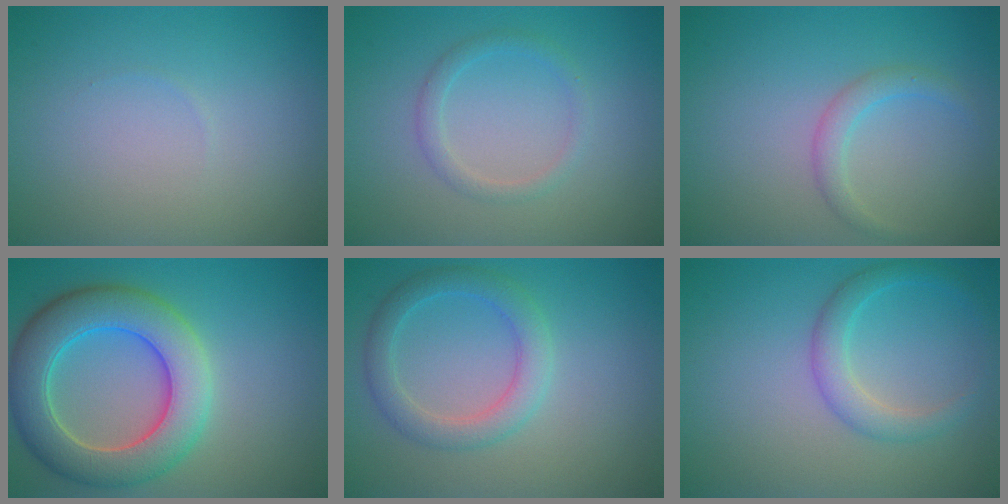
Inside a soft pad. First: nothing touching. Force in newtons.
{"total": 1.6, "press": 1.6, "slide": 0.0}
{"total": 1.7, "press": 1.7, "slide": 0.0}
{"total": 8.3, "press": 8.3, "slide": 0.6}
{"total": 3.3, "press": 3.3, "slide": 0.2}
{"total": 2.6, "press": 2.6, "slide": 0.1}